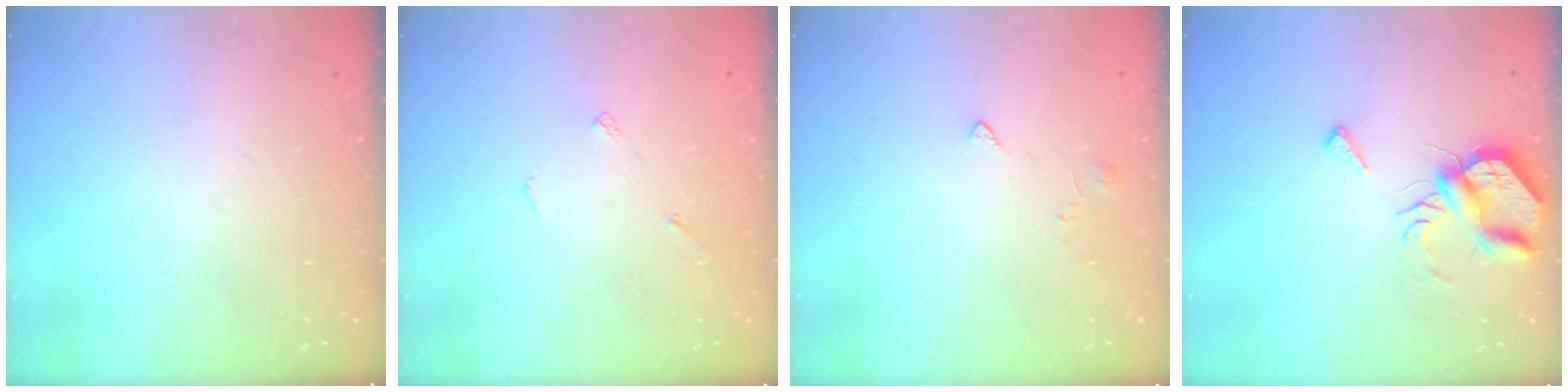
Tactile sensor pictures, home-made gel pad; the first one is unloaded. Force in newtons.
{"total": 3.5, "press": 3.5, "slide": 0.3}
{"total": 2.0, "press": 2.0, "slide": 0.4}
{"total": 8.4, "press": 8.3, "slide": 1.0}